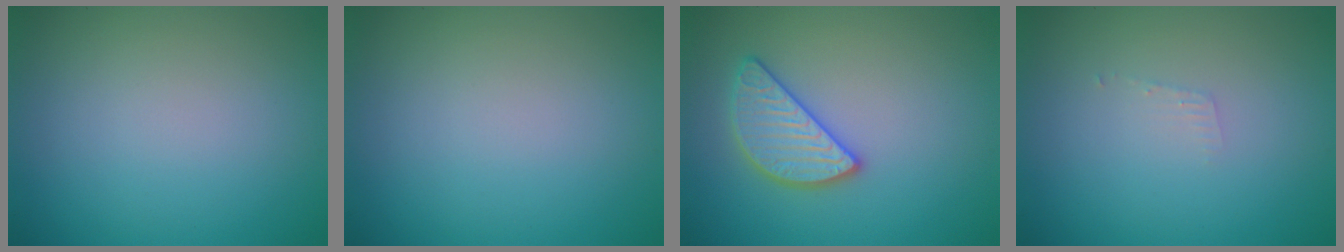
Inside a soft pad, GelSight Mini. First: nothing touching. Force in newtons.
{"total": 0.0}
{"total": 3.1, "press": 3.1, "slide": 0.3}
{"total": 0.7, "press": 0.7, "slide": 0.1}